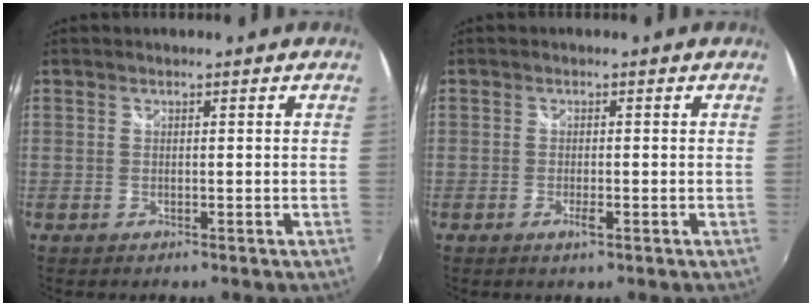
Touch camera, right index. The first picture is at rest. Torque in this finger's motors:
{"motor_torque": [-0.04, 0.11, 0.03, 0.02]}